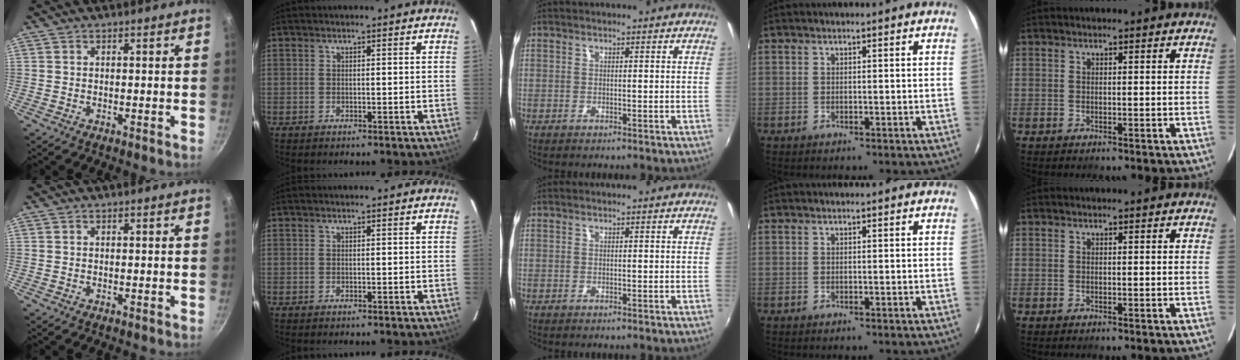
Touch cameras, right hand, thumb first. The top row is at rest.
{}